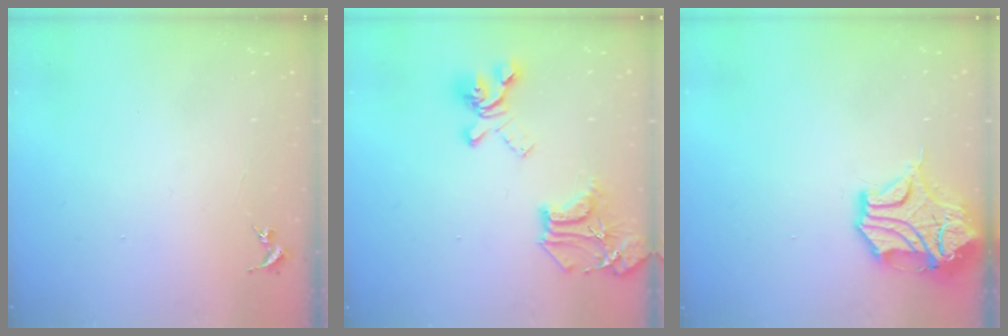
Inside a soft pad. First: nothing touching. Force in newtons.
{"total": 20.8, "press": 20.7, "slide": 1.6}
{"total": 15.8, "press": 15.6, "slide": 2.5}